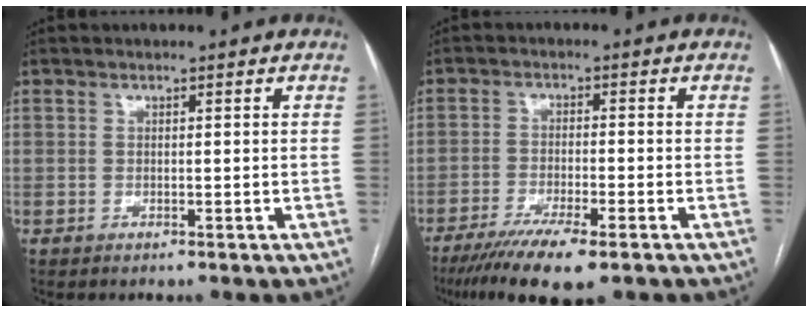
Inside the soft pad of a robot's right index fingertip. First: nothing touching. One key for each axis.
{"total": 10.0, "fx": -7.0, "fy": 1.0, "fz": 7.1, "tx": -0.115, "ty": -0.022, "tz": -0.111}